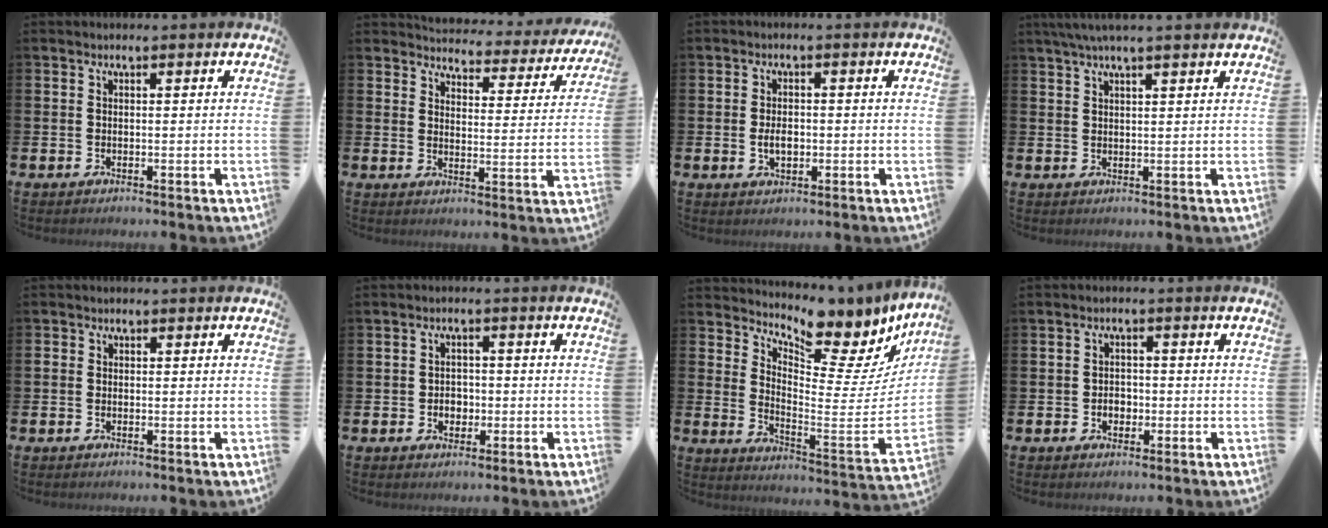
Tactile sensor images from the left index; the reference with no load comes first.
{"total": 3.8, "force": [3.7, 1.0, 0.4], "torque": [-0.018, -0.038, 0.055]}
{"total": 2.7, "force": [-0.3, 1.6, 2.1], "torque": [-0.017, -0.006, -0.011]}
{"total": 3.7, "force": [3.1, 0.0, 2.0], "torque": [-0.045, -0.002, 0.058]}
{"total": 0.6, "force": [0.0, 0.6, 0.1], "torque": [0.004, 0.002, -0.004]}
{"total": 2.3, "force": [-0.5, 1.9, 1.1], "torque": [0.000, -0.004, -0.019]}
{"total": 8.3, "force": [7.5, 2.5, 2.3], "torque": [-0.044, -0.084, 0.120]}
{"total": 2.1, "force": [-0.6, 1.7, 1.1], "torque": [-0.006, -0.001, -0.018]}